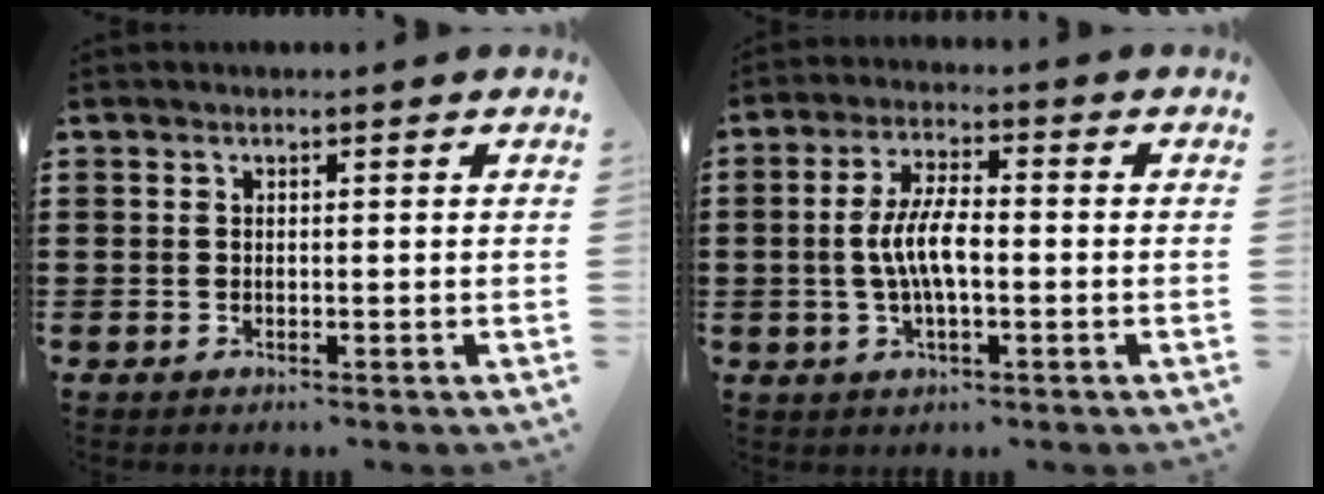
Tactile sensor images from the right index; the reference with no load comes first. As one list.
[{"total": 6.7, "force": [-0.8, 2.2, 6.3], "torque": [-0.138, -0.003, -0.022]}]